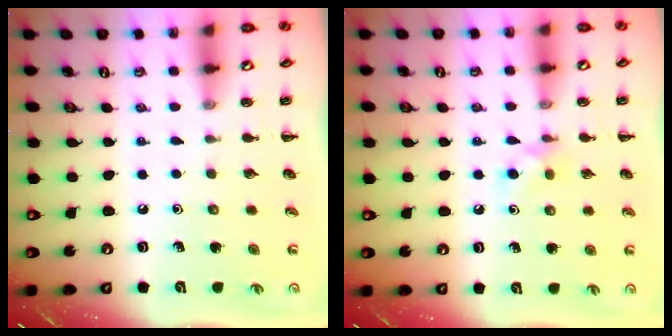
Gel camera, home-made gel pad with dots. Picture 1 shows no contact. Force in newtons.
{"total": 4.7, "press": 4.4, "slide": 1.5}